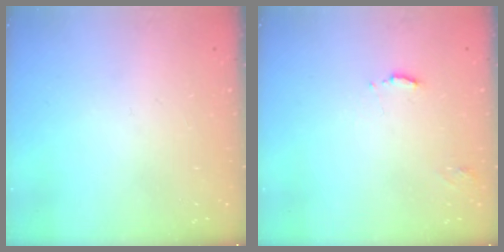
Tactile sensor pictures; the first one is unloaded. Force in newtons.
{"total": 5.1, "press": 5.1, "slide": 0.3}